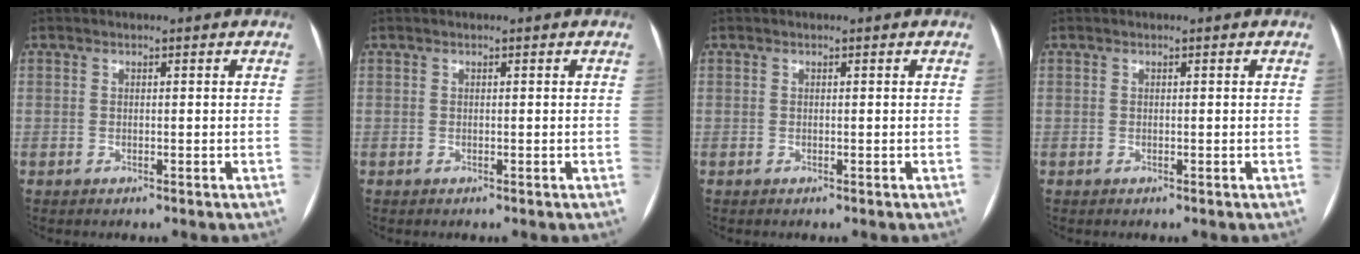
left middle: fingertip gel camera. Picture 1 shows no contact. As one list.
[{"total": 0.0}, {"total": 0.0}, {"total": 0.0}]